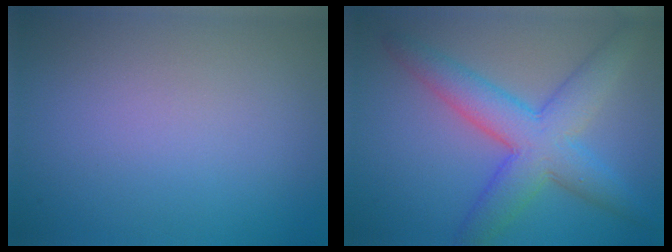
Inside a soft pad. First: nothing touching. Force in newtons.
{"total": 6.7, "press": 6.7, "slide": 0.2}